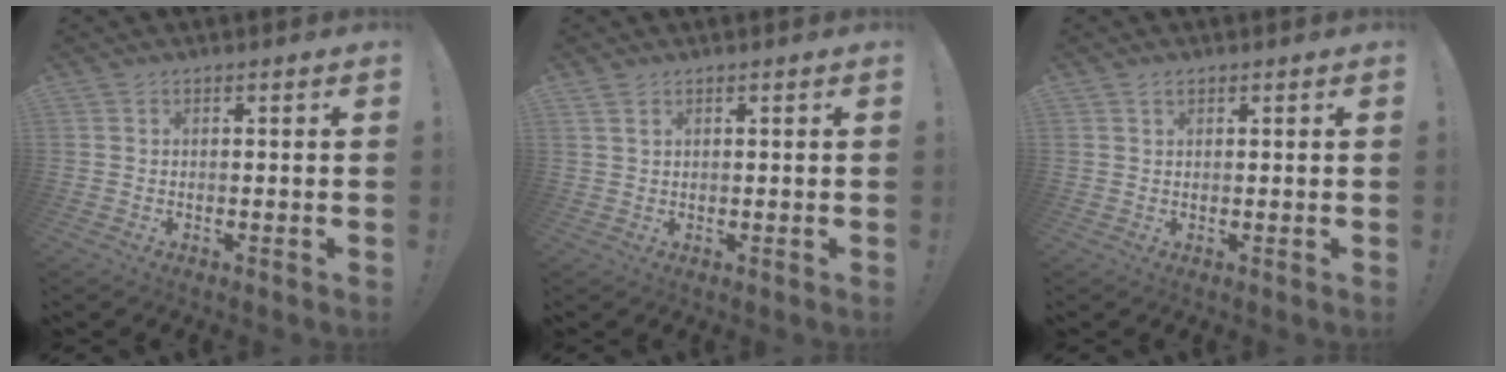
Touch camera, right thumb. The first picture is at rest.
{"total": 1.8, "force": [1.1, 0.9, 1.0], "torque": [-0.017, -0.001, 0.021]}
{"total": 1.0, "force": [0.7, 0.6, 0.4], "torque": [-0.002, 0.000, 0.012]}